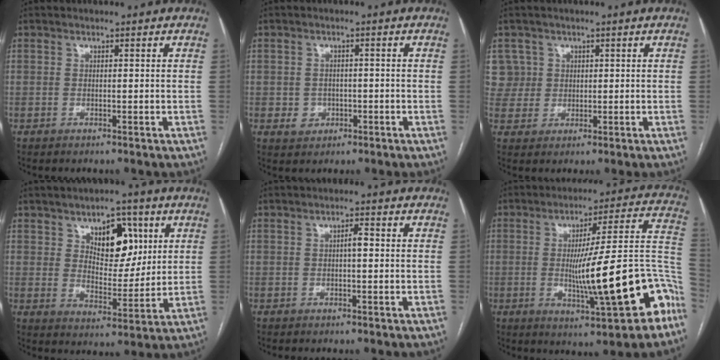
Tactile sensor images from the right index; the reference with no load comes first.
{"total": 3.0, "force": [-0.7, 2.8, 0.8], "torque": [-0.001, 0.007, -0.002]}
{"total": 5.0, "force": [1.8, 4.6, -0.3], "torque": [0.022, 0.014, 0.040]}
{"total": 9.5, "force": [4.1, 5.3, 6.7], "torque": [-0.094, 0.009, 0.070]}
{"total": 1.6, "force": [-0.1, 0.4, 1.5], "torque": [-0.025, 0.004, -0.001]}
{"total": 19.6, "force": [-6.6, 2.2, 18.3], "torque": [-0.207, 0.020, -0.084]}